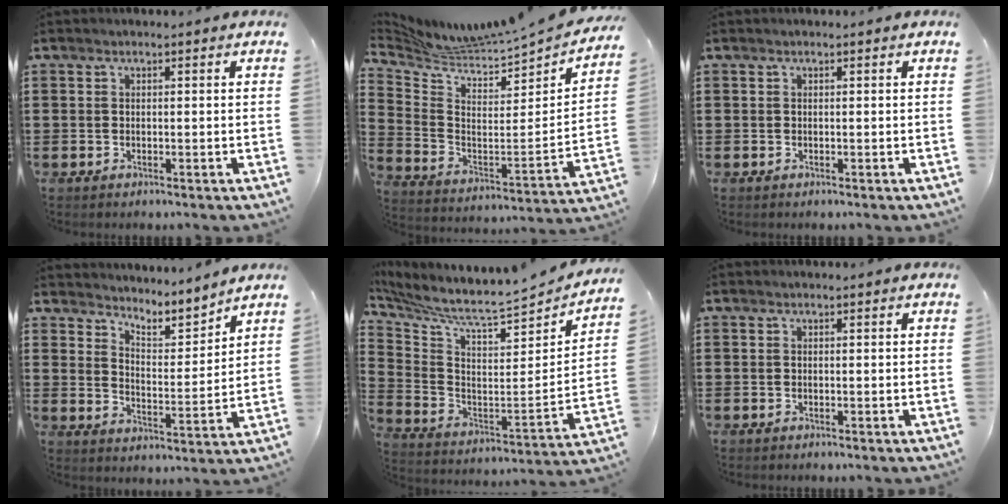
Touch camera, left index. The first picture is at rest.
{"total": 4.8, "force": [4.6, -0.5, 1.0], "torque": [-0.053, -0.065, 0.071]}
{"total": 0.0}
{"total": 3.9, "force": [3.9, 0.1, 0.4], "torque": [-0.031, -0.035, 0.062]}
{"total": 5.2, "force": [4.7, -0.1, 2.2], "torque": [-0.073, -0.062, 0.069]}
{"total": 0.0}